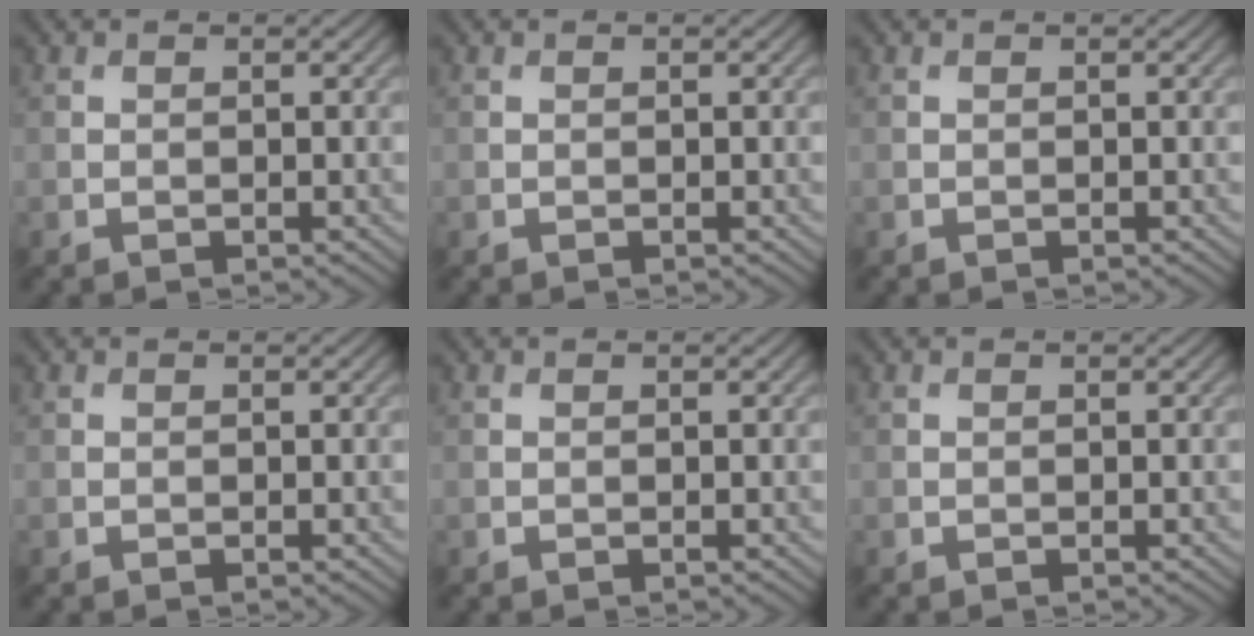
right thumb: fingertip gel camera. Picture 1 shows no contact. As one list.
[{"total": 0.0}, {"total": 0.0}, {"total": 0.0}, {"total": 0.0}, {"total": 0.0}]